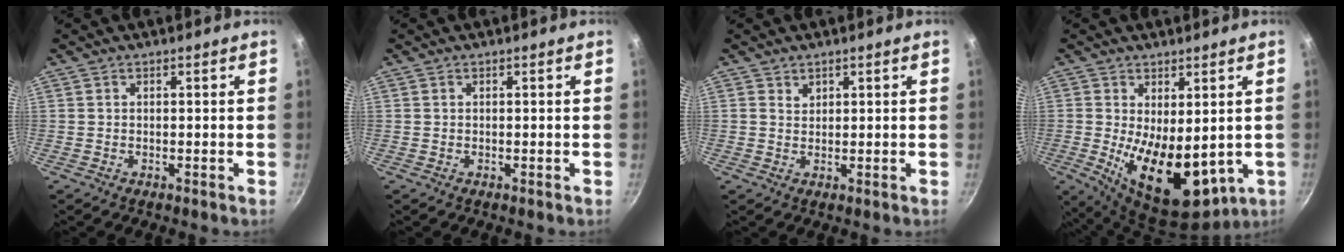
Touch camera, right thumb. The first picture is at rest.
{"total": 0.0}
{"total": 1.4, "force": [0.9, 1.1, 0.3], "torque": [0.002, -0.002, 0.014]}
{"total": 14.8, "force": [-0.7, 8.0, 12.5], "torque": [-0.182, -0.032, 0.011]}